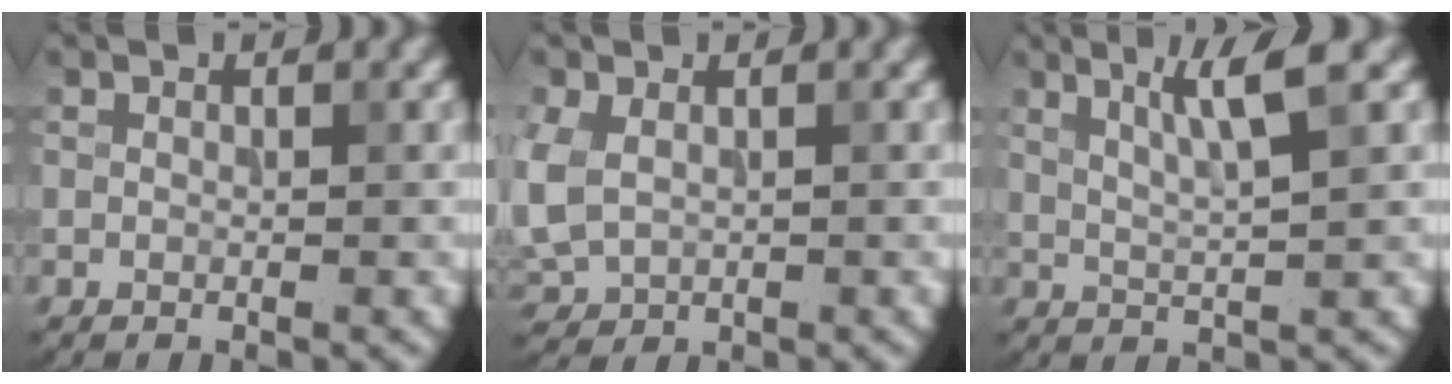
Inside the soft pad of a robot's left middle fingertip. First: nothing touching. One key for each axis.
{"total": 4.3, "fx": 0.1, "fy": 3.2, "fz": 2.8, "tx": -0.075, "ty": -0.008, "tz": 0.007}
{"total": 4.0, "fx": 1.9, "fy": 0.4, "fz": 3.6, "tx": -0.059, "ty": 0.001, "tz": 0.036}